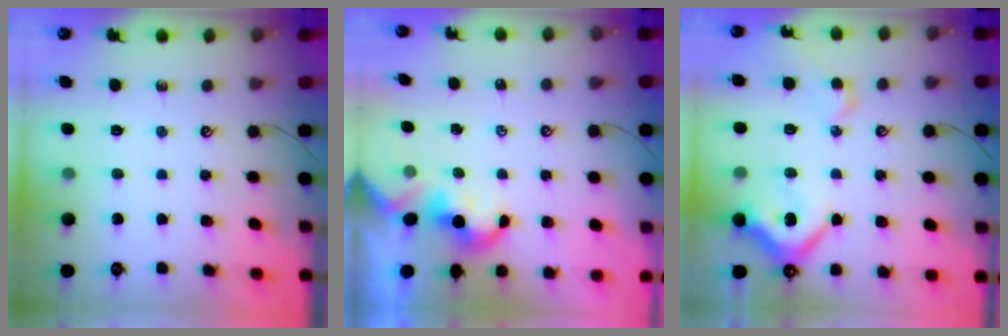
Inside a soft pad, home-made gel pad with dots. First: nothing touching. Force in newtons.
{"total": 1.3, "press": 1.3, "slide": 0.2}
{"total": 9.9, "press": 9.8, "slide": 1.6}